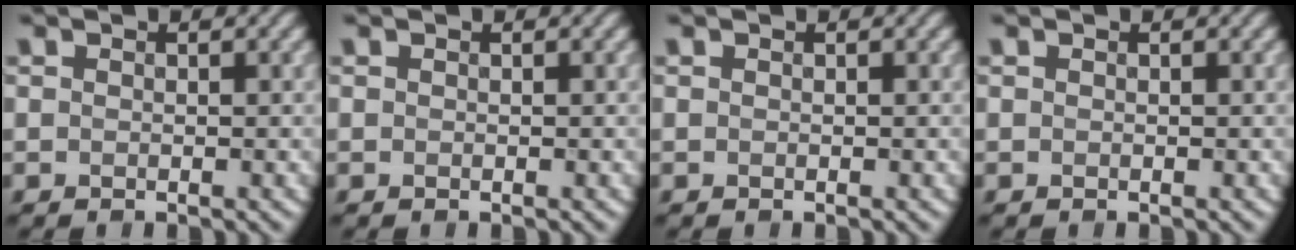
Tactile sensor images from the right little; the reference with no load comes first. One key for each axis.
{"total": 0.0}
{"total": 0.0}
{"total": 0.0}